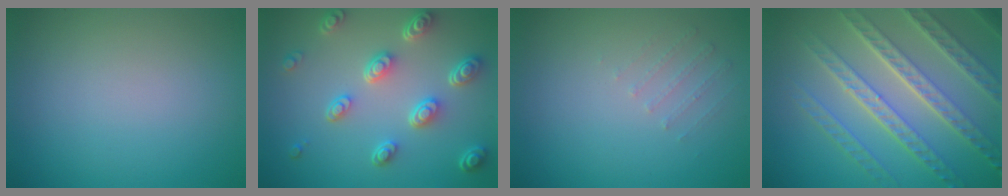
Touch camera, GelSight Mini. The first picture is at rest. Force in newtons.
{"total": 5.2, "press": 3.8, "slide": 3.5}
{"total": 0.6, "press": 0.5, "slide": 0.4}
{"total": 7.9, "press": 5.7, "slide": 5.5}